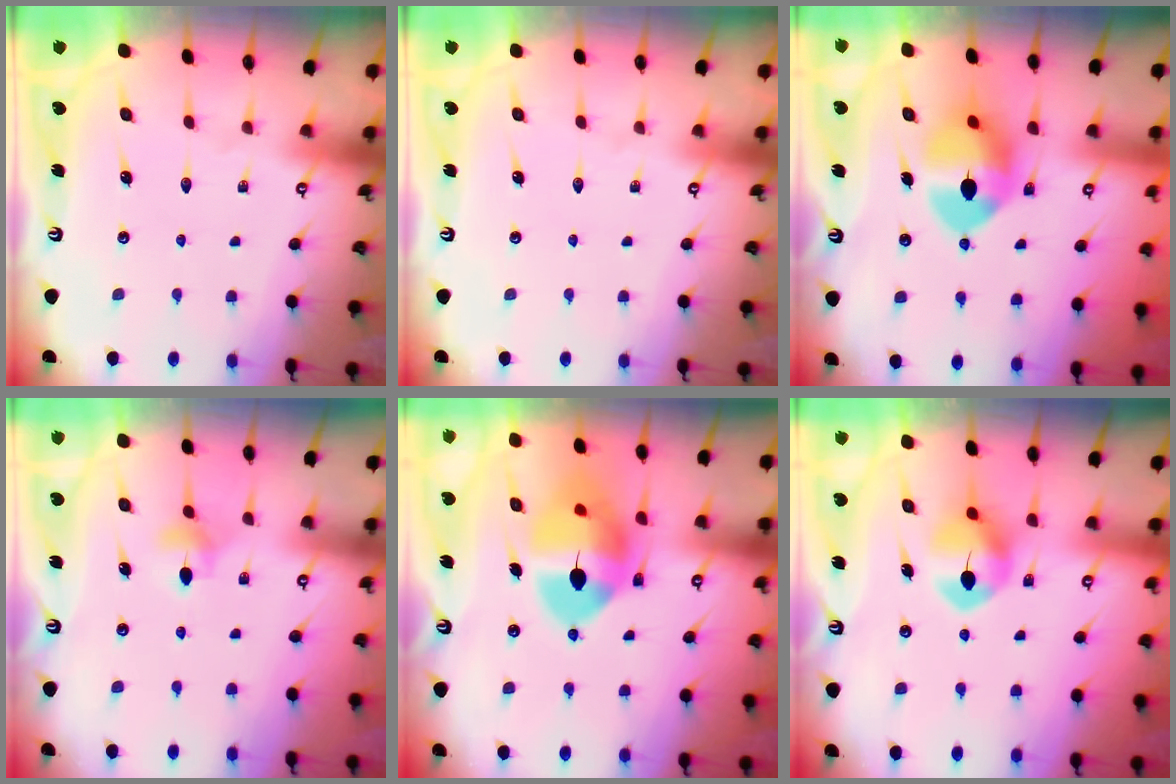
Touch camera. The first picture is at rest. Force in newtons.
{"total": 0.0}
{"total": 10.2, "press": 10.1, "slide": 1.5}
{"total": 4.5, "press": 4.4, "slide": 0.6}
{"total": 14.6, "press": 14.5, "slide": 2.0}
{"total": 8.1, "press": 8.1, "slide": 0.3}